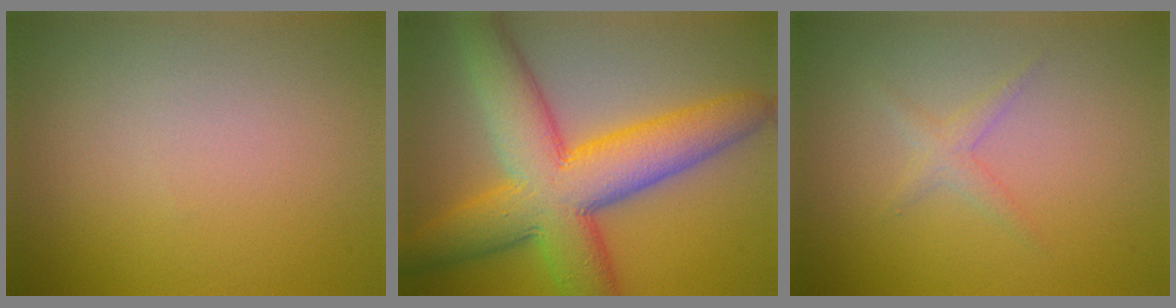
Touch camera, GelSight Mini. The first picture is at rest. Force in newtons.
{"total": 11.3, "press": 11.3, "slide": 0.2}
{"total": 1.3, "press": 1.3, "slide": 0.1}